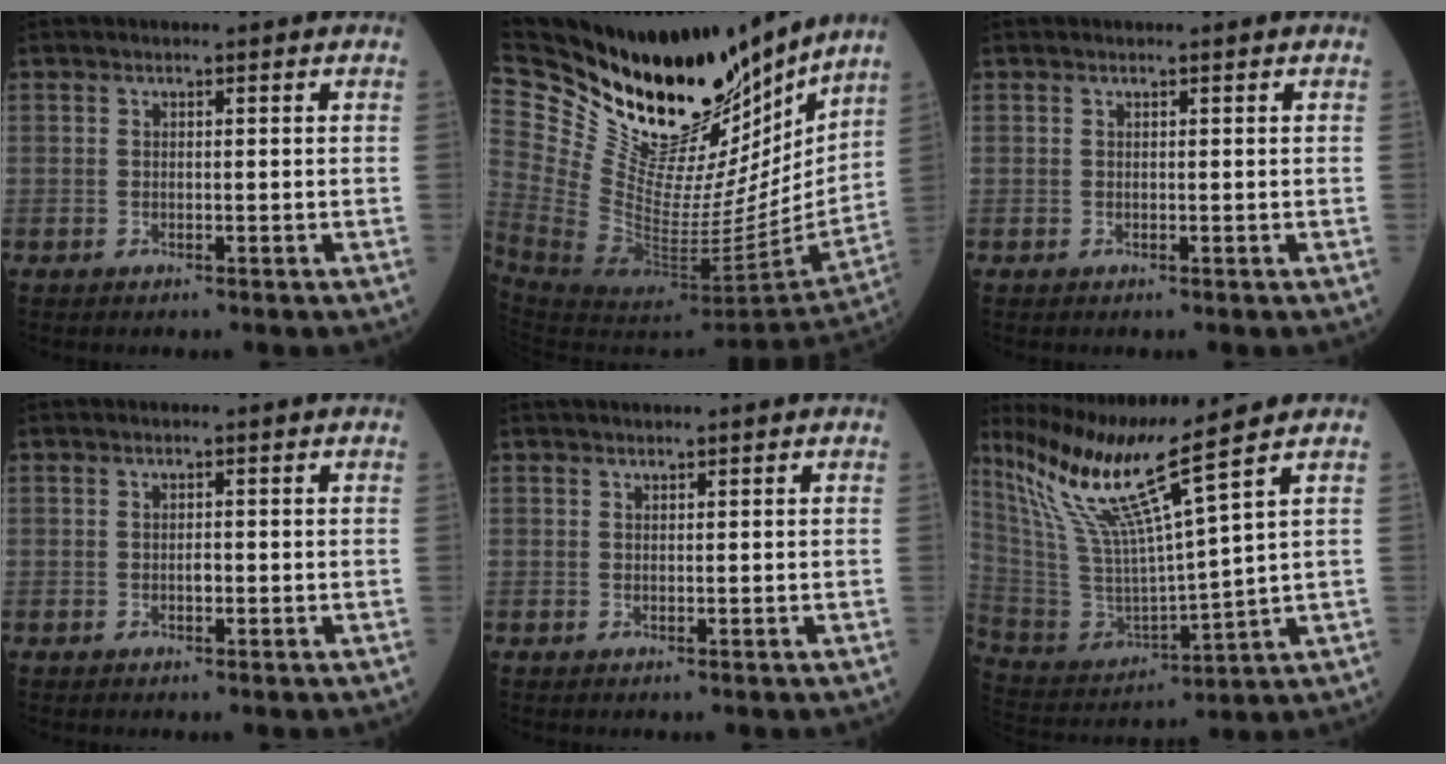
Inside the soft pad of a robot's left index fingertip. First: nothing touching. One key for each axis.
{"total": 32.5, "fx": 26.9, "fy": 10.8, "fz": 14.8, "tx": -0.292, "ty": -0.032, "tz": 0.432}
{"total": 0.0}
{"total": 0.8, "fx": -0.2, "fy": 0.4, "fz": 0.7, "tx": -0.013, "ty": -0.001, "tz": -0.004}
{"total": 1.7, "fx": 1.5, "fy": 0.0, "fz": 0.8, "tx": -0.009, "ty": 0.022, "tz": 0.027}
{"total": 13.6, "fx": 10.2, "fy": -2.4, "fz": 8.8, "tx": -0.173, "ty": -0.012, "tz": 0.208}